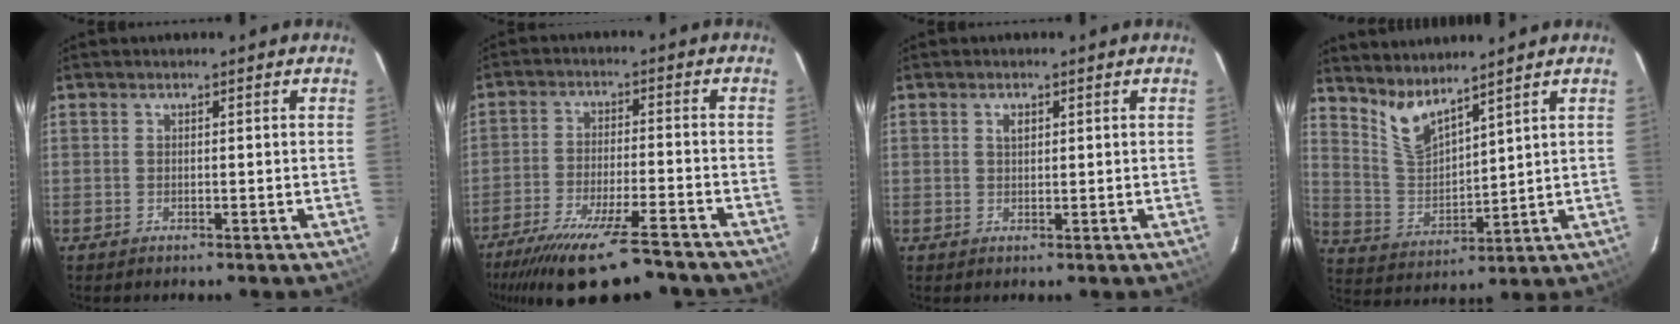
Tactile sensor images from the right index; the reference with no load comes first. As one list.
[{"total": 18.1, "force": [-14.9, 2.9, 9.8], "torque": [-0.198, -0.040, -0.233]}, {"total": 1.5, "force": [0.6, 0.9, 1.0], "torque": [-0.016, 0.004, 0.011]}, {"total": 7.4, "force": [6.3, 1.6, 3.7], "torque": [-0.077, -0.012, 0.134]}]